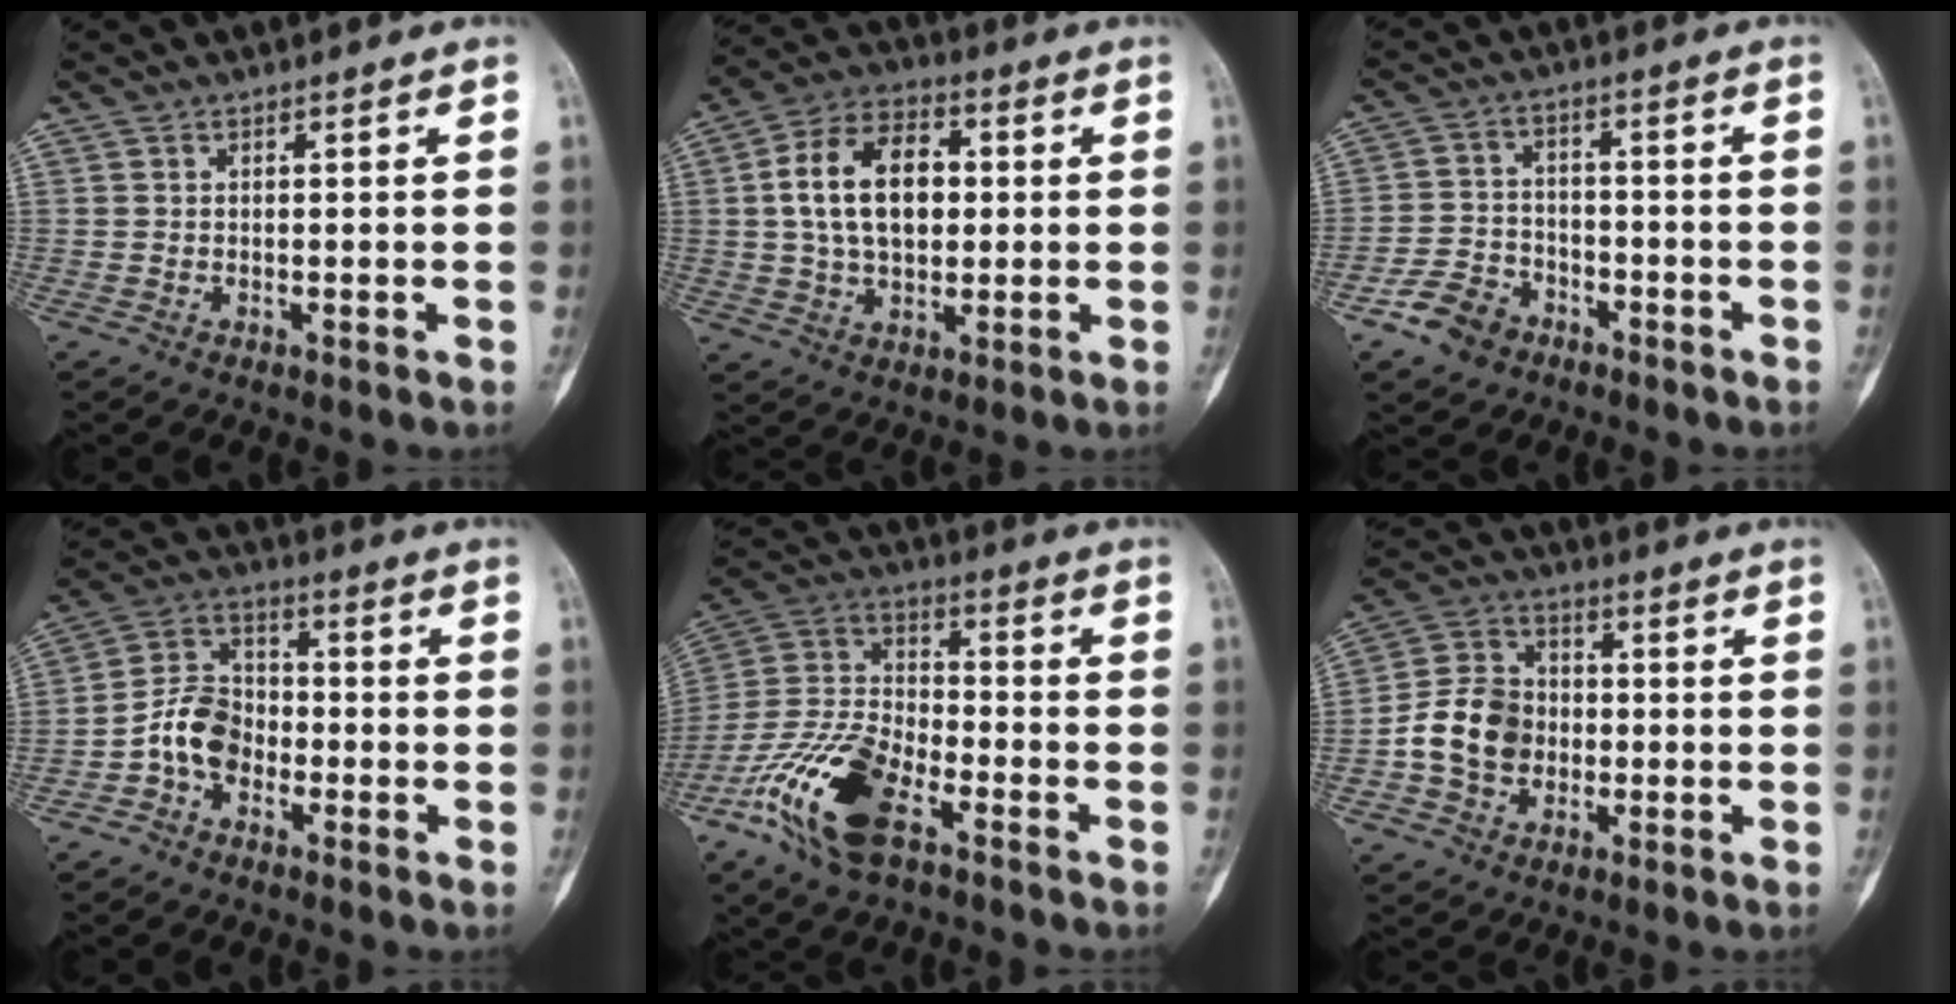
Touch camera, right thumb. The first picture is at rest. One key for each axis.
{"total": 14.7, "fx": 1.6, "fy": 9.3, "fz": 11.2, "tx": -0.175, "ty": 0.016, "tz": 0.022}
{"total": 7.4, "fx": -4.6, "fy": 5.2, "fz": 2.6, "tx": -0.029, "ty": 0.029, "tz": -0.084}
{"total": 8.6, "fx": -3.2, "fy": 6.2, "fz": 5.0, "tx": -0.079, "ty": 0.037, "tz": -0.072}
{"total": 16.9, "fx": -8.8, "fy": 7.6, "fz": 12.2, "tx": -0.255, "ty": 0.035, "tz": -0.176}
{"total": 11.1, "fx": -2.0, "fy": 9.0, "fz": 6.2, "tx": -0.096, "ty": 0.030, "tz": -0.044}